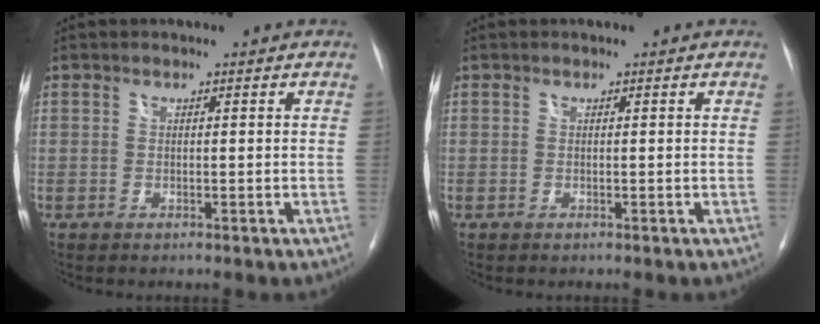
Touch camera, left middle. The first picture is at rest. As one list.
[{"total": 0.0}]